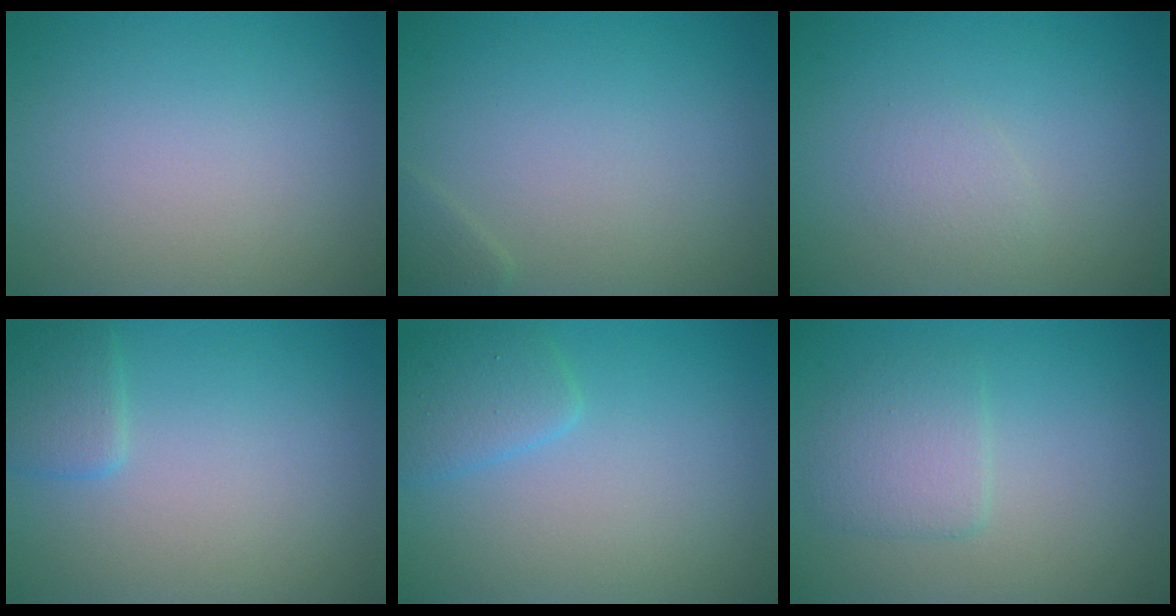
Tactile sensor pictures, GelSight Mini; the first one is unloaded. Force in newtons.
{"total": 0.8, "press": 0.8, "slide": 0.1}
{"total": 1.1, "press": 1.1, "slide": 0.1}
{"total": 1.8, "press": 1.8, "slide": 0.1}
{"total": 2.3, "press": 2.3, "slide": 0.1}
{"total": 2.5, "press": 2.5, "slide": 0.4}